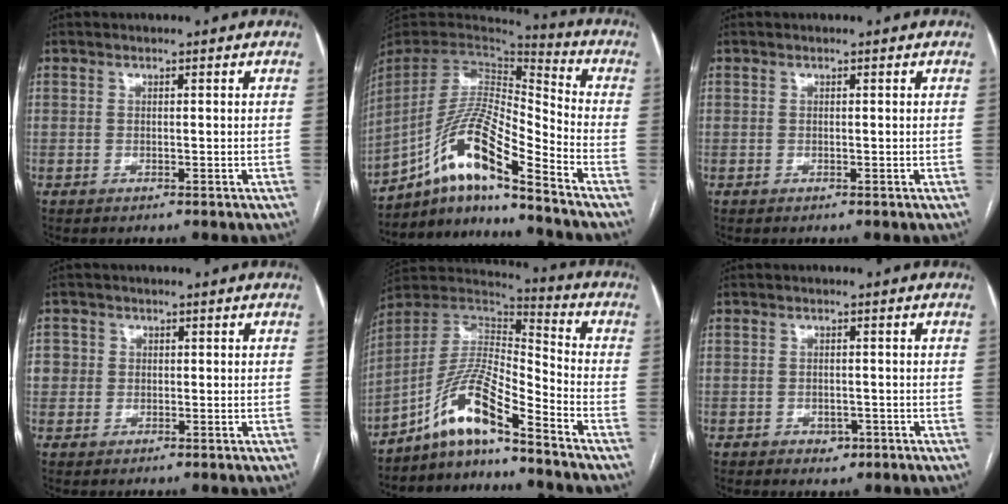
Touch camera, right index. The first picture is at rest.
{"total": 15.9, "force": [-10.7, 1.5, 11.6], "torque": [-0.233, 0.009, -0.194]}
{"total": 0.0}
{"total": 3.6, "force": [0.2, 3.5, 0.7], "torque": [-0.011, 0.016, 0.006]}
{"total": 11.2, "force": [-8.3, 1.0, 7.5], "torque": [-0.152, 0.021, -0.156]}
{"total": 2.1, "force": [-1.1, 1.5, 1.0], "torque": [-0.010, 0.004, -0.007]}